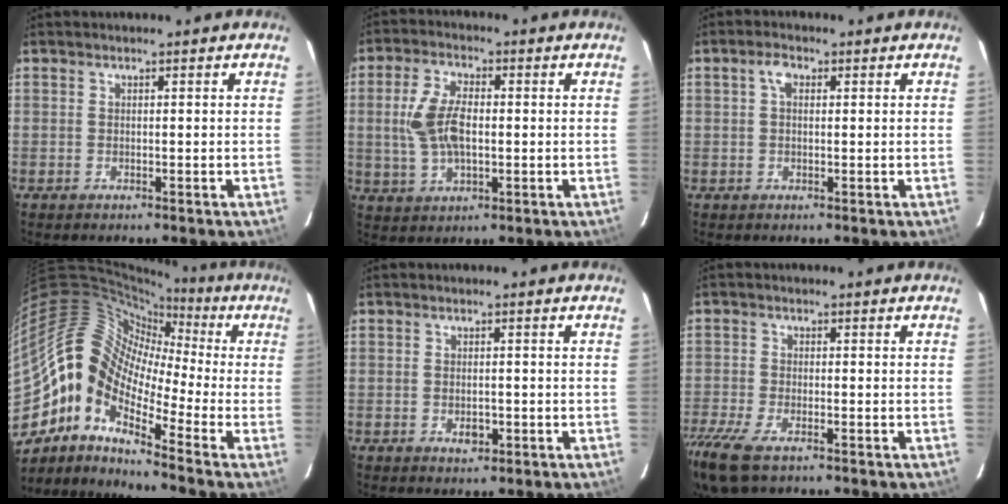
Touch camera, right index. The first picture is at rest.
{"total": 9.7, "force": [0.2, 5.2, 8.1], "torque": [-0.166, 0.005, 0.009]}
{"total": 2.4, "force": [0.7, 1.5, 1.7], "torque": [-0.033, 0.009, 0.012]}
{"total": 15.0, "force": [-4.7, 8.5, 11.5], "torque": [-0.192, 0.003, -0.117]}
{"total": 2.4, "force": [-0.8, 1.6, 1.7], "torque": [-0.028, -0.004, -0.010]}
{"total": 10.9, "force": [-7.4, 4.1, 6.9], "torque": [-0.170, -0.046, -0.142]}